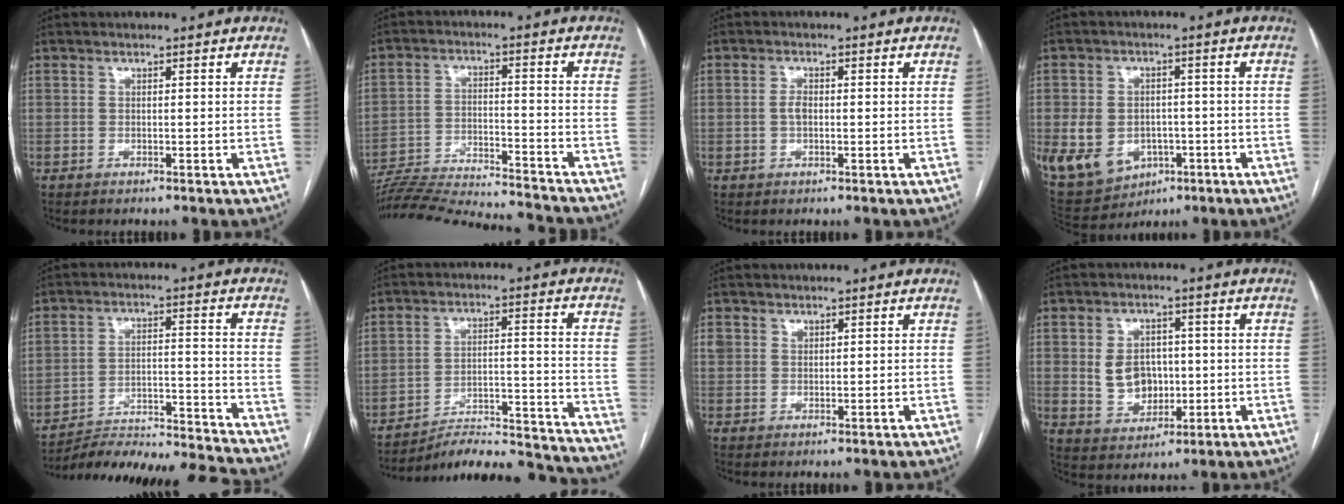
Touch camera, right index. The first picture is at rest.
{"total": 21.4, "force": [-20.3, 0.8, 6.8], "torque": [-0.134, -0.024, -0.303]}
{"total": 1.8, "force": [-0.1, 0.9, 1.5], "torque": [-0.029, 0.003, -0.003]}
{"total": 15.6, "force": [-4.7, 12.3, 8.3], "torque": [-0.196, 0.010, -0.053]}
{"total": 17.9, "force": [-17.4, -0.6, 4.2], "torque": [-0.079, -0.001, -0.264]}
{"total": 23.0, "force": [-22.1, 1.5, 6.1], "torque": [-0.063, 0.003, -0.302]}
{"total": 3.2, "force": [1.3, 2.8, 1.1], "torque": [-0.027, 0.013, 0.032]}
{"total": 7.6, "force": [0.4, 5.9, 4.7], "torque": [-0.089, 0.010, 0.019]}